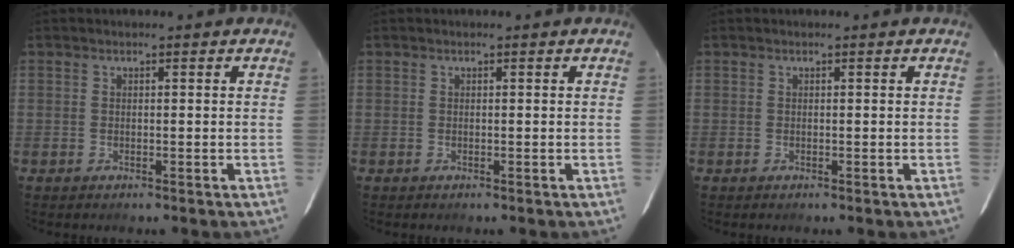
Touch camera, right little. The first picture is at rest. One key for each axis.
{"total": 0.0}
{"total": 0.0}